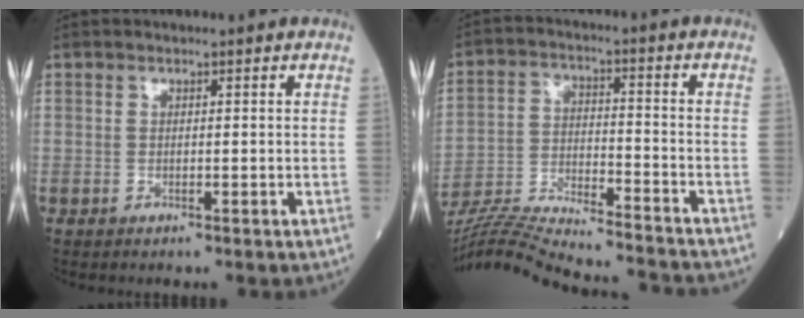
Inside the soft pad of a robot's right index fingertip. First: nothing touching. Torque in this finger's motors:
{"motor_torque": [-1.69, -0.45, -0.22, -0.21]}